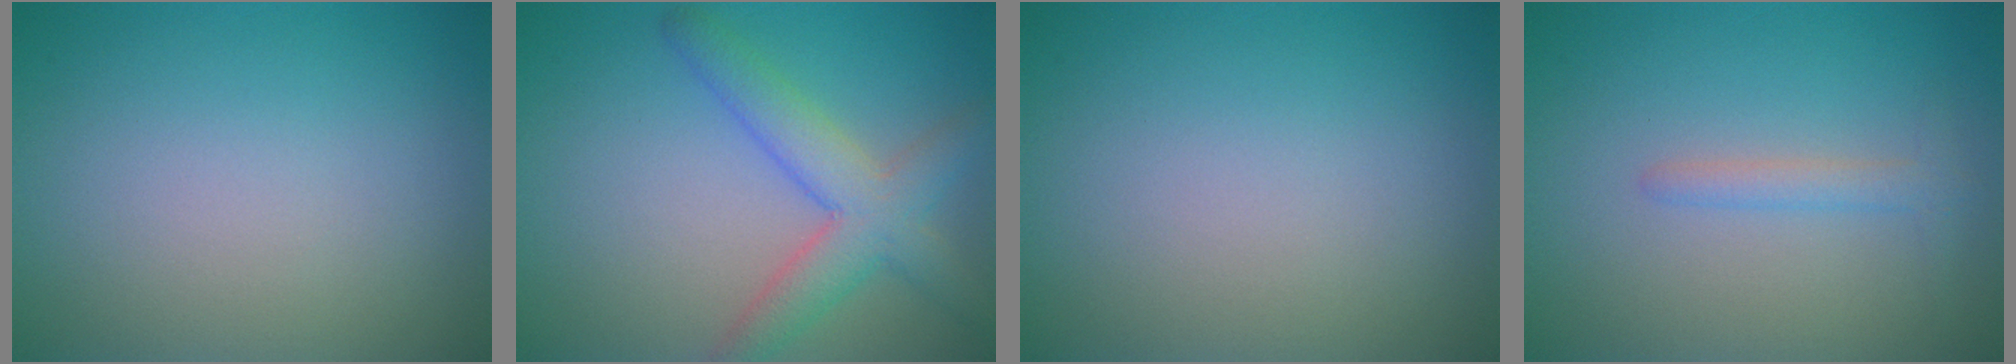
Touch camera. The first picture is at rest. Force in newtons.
{"total": 4.8, "press": 4.8, "slide": 0.2}
{"total": 0.0}
{"total": 1.5, "press": 1.5, "slide": 0.1}